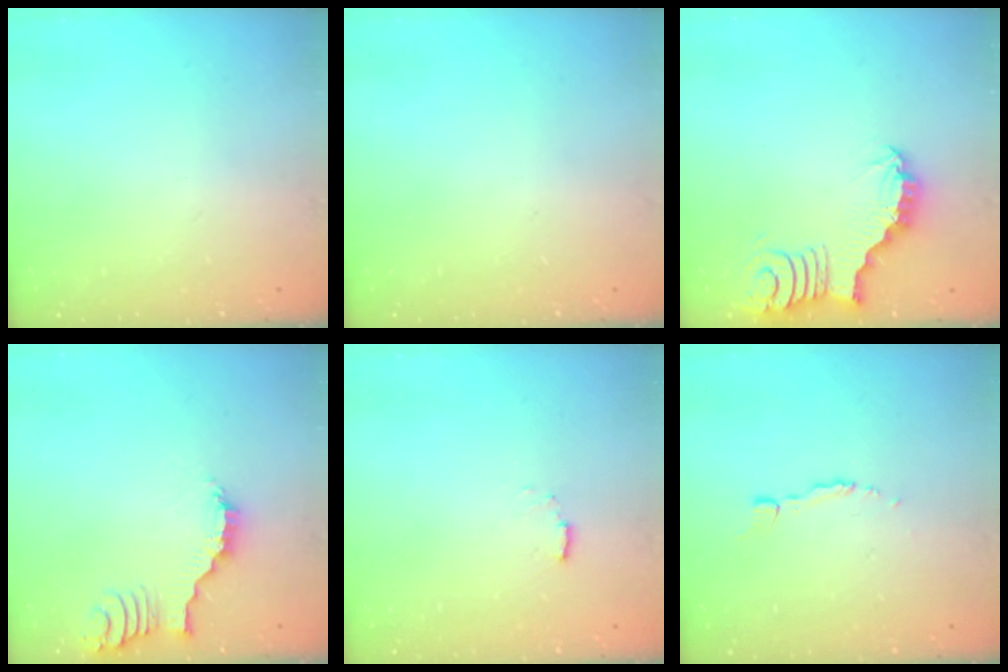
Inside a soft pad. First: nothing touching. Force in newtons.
{"total": 0.0}
{"total": 2.4, "press": 2.4, "slide": 0.3}
{"total": 2.2, "press": 2.2, "slide": 0.4}
{"total": 2.9, "press": 2.9, "slide": 0.5}
{"total": 2.9, "press": 2.9, "slide": 0.2}